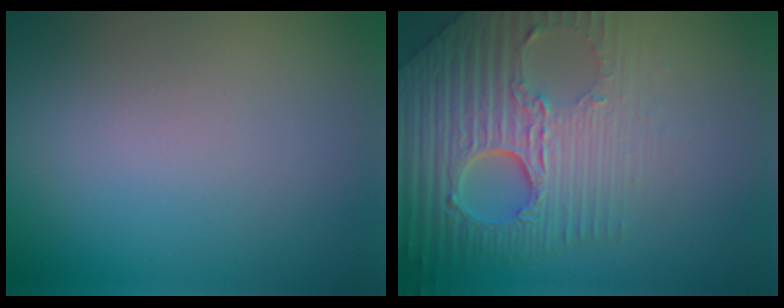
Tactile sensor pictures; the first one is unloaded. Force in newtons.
{"total": 8.7, "press": 6.1, "slide": 6.2}